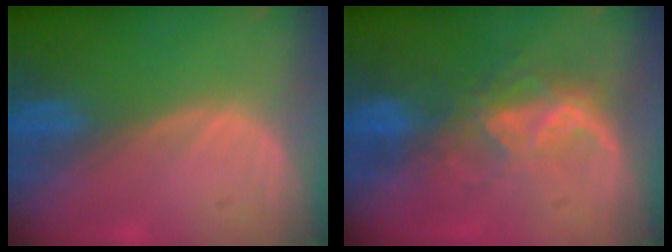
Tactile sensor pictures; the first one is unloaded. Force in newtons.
{"total": 6.6, "press": 5.9, "slide": 2.8}